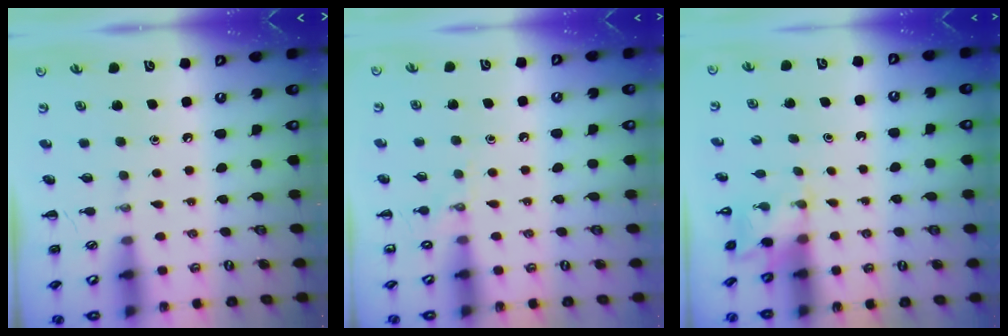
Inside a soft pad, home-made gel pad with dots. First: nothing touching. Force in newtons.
{"total": 5.6, "press": 5.3, "slide": 1.6}
{"total": 2.0, "press": 2.0, "slide": 0.5}